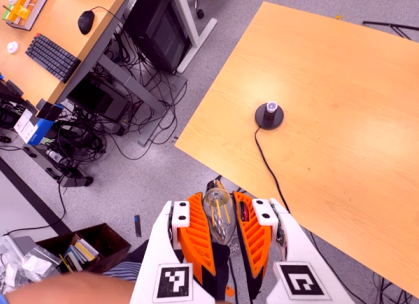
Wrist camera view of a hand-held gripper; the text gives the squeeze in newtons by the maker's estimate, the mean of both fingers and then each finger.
{"total": 20.8, "left": 24.6, "right": 16.9}